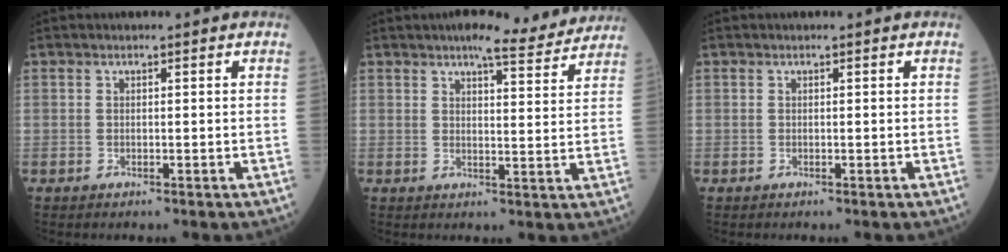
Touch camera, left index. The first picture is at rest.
{"total": 8.4, "force": [7.7, 1.1, 3.3], "torque": [-0.047, 0.006, 0.086]}
{"total": 0.0}